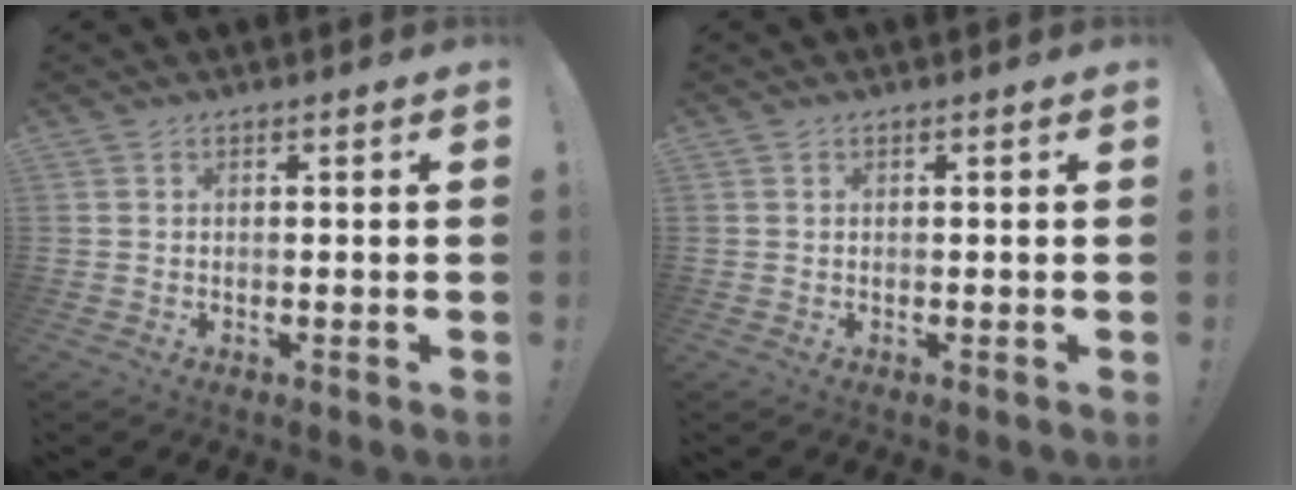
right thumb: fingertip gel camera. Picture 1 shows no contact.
{"total": 0.0}